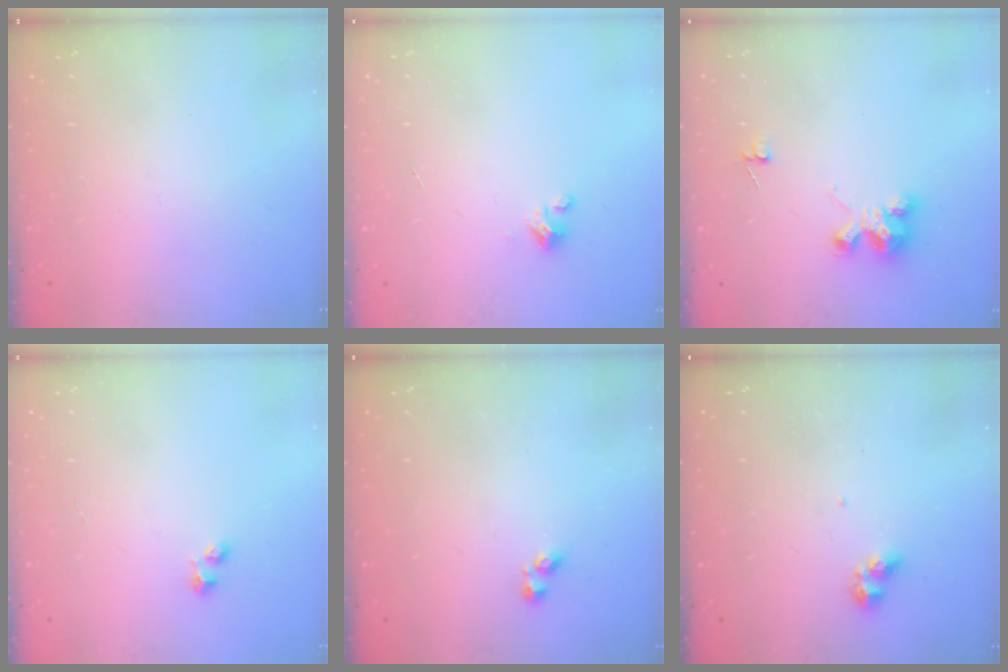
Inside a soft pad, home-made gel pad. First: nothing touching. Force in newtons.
{"total": 2.0, "press": 2.0, "slide": 0.2}
{"total": 4.1, "press": 4.1, "slide": 0.2}
{"total": 2.4, "press": 2.4, "slide": 0.4}
{"total": 1.6, "press": 1.5, "slide": 0.3}
{"total": 4.7, "press": 4.7, "slide": 0.3}